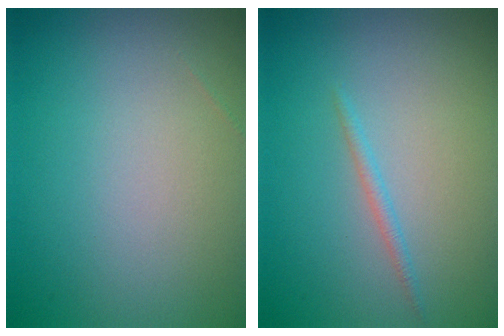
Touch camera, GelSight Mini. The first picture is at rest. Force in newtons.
{"total": 0.5, "press": 0.5, "slide": 0.1}